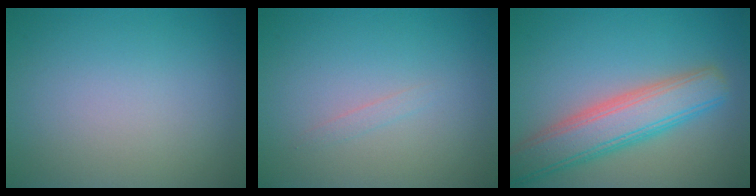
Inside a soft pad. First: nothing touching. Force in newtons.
{"total": 0.6, "press": 0.6, "slide": 0.0}
{"total": 6.4, "press": 6.4, "slide": 0.3}